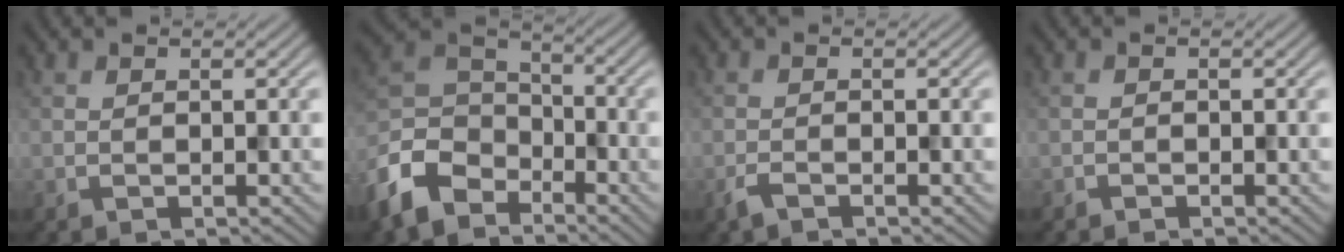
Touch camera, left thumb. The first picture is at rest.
{"total": 10.6, "force": [-7.2, 6.1, 4.8], "torque": [-0.130, -0.011, -0.169]}
{"total": 1.5, "force": [-1.2, 0.2, 0.9], "torque": [-0.022, 0.000, -0.028]}
{"total": 0.6, "force": [-0.6, 0.0, 0.0], "torque": [0.002, -0.001, -0.011]}